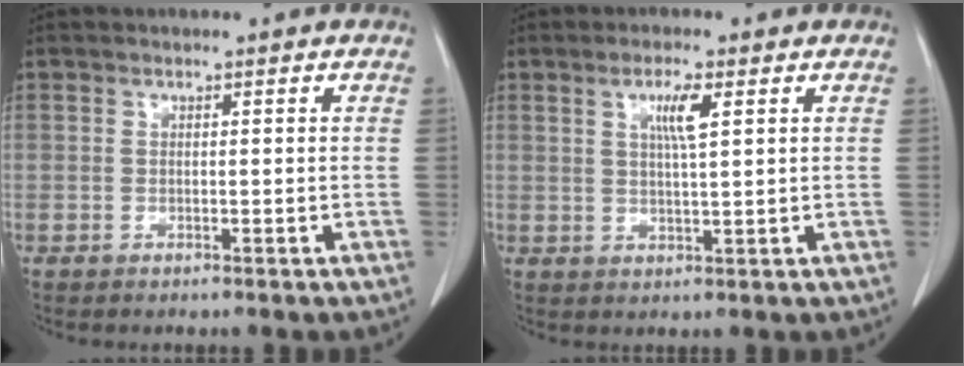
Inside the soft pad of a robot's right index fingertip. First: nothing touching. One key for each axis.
{"total": 4.3, "fx": 1.7, "fy": 0.2, "fz": 3.9, "tx": -0.072, "ty": -0.002, "tz": 0.029}